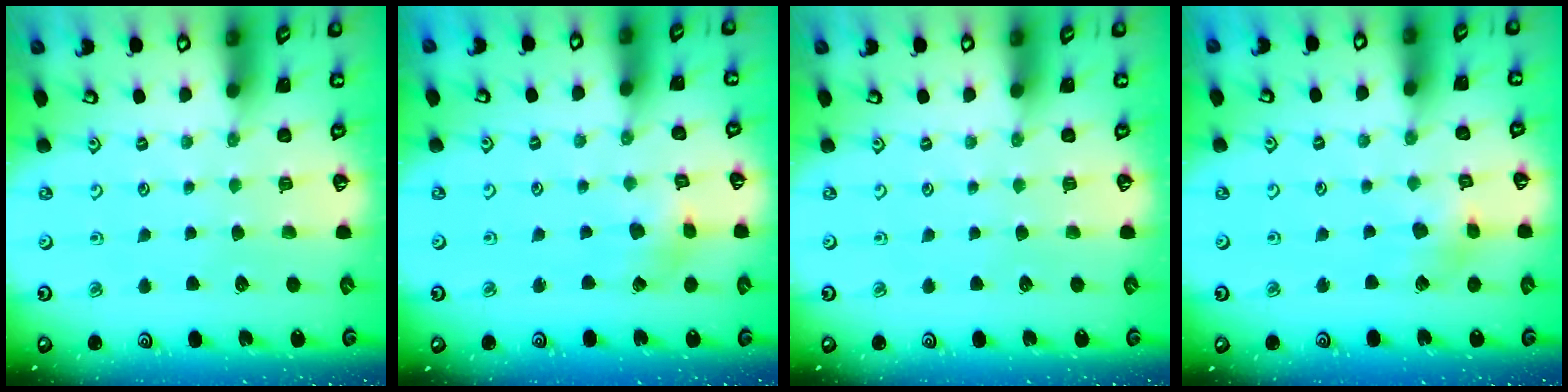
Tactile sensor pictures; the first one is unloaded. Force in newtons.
{"total": 3.0, "press": 2.9, "slide": 0.5}
{"total": 0.0}
{"total": 5.5, "press": 5.5, "slide": 0.5}